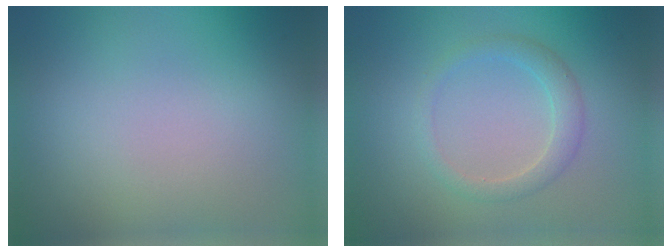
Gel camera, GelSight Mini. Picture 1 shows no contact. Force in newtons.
{"total": 2.2, "press": 2.2, "slide": 0.2}